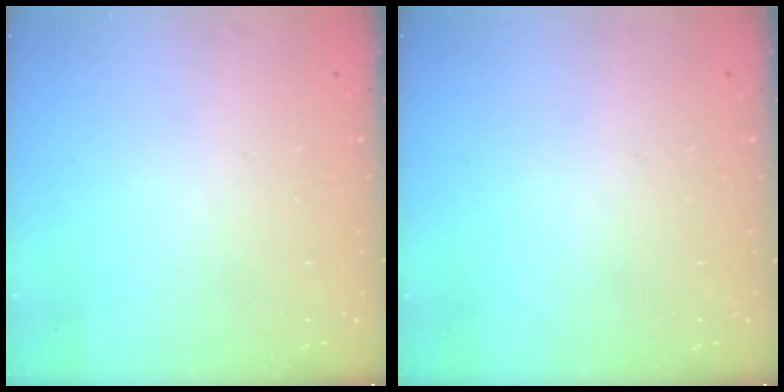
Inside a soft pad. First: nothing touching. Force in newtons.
{"total": 0.0}